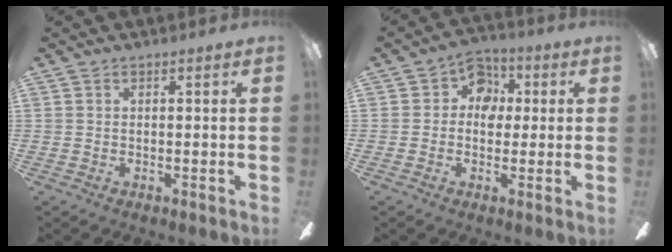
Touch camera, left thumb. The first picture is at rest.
{"total": 7.0, "force": [1.1, 6.0, 3.4], "torque": [-0.044, 0.011, 0.018]}